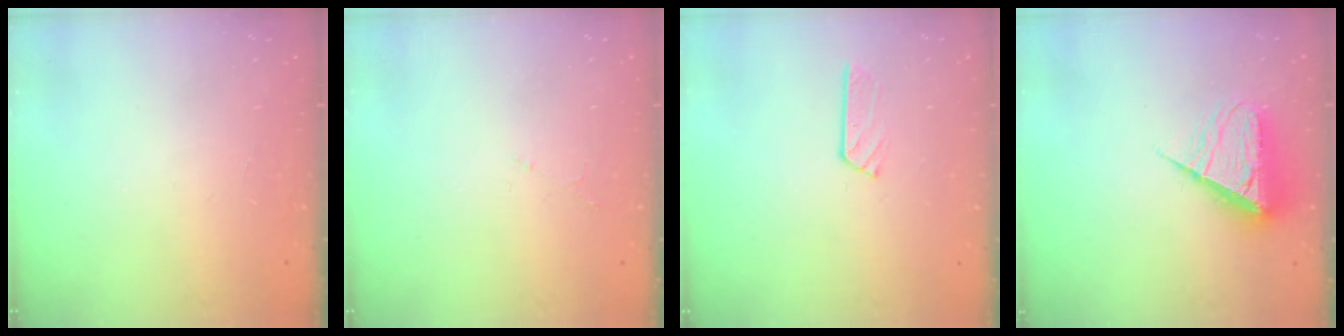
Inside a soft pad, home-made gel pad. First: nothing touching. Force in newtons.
{"total": 2.8, "press": 2.8, "slide": 0.5}
{"total": 3.0, "press": 3.0, "slide": 0.3}
{"total": 9.2, "press": 9.2, "slide": 0.3}